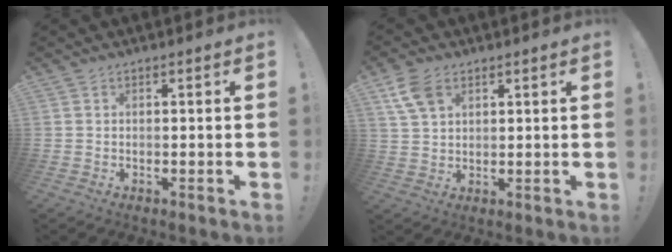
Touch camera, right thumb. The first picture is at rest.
{"total": 7.5, "force": [3.8, 4.6, 4.6], "torque": [-0.096, -0.005, 0.077]}